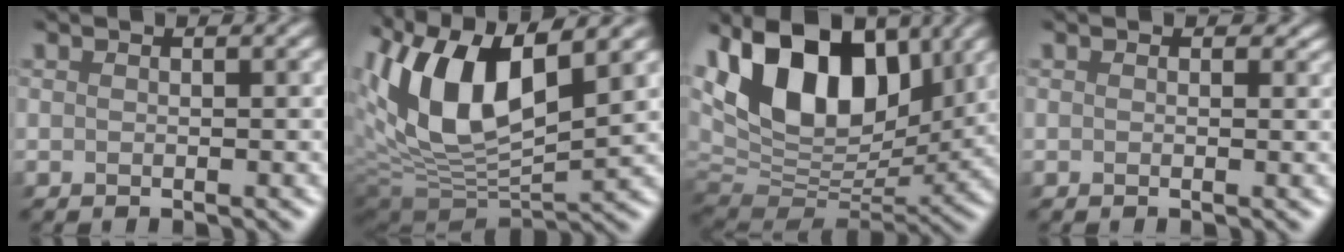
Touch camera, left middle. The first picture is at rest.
{"total": 11.5, "force": [4.9, 4.8, 9.2], "torque": [-0.183, 0.014, 0.089]}
{"total": 13.4, "force": [6.1, 8.1, 8.8], "torque": [-0.156, 0.019, 0.104]}
{"total": 1.1, "force": [0.4, 0.8, 0.5], "torque": [-0.009, 0.002, -0.001]}